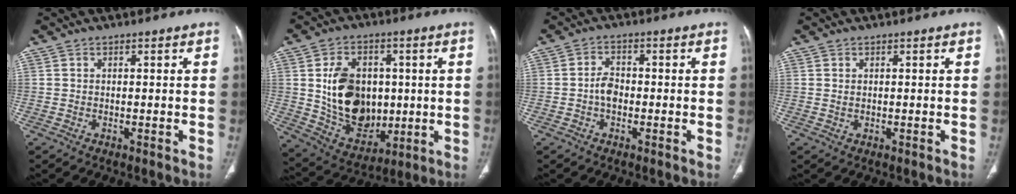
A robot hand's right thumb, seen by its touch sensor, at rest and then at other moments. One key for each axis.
{"total": 16.8, "fx": 1.2, "fy": 12.2, "fz": 11.5, "tx": -0.151, "ty": -0.010, "tz": 0.044}
{"total": 3.3, "fx": -0.8, "fy": 2.2, "fz": 2.3, "tx": -0.032, "ty": 0.011, "tz": -0.022}
{"total": 0.6, "fx": 0.3, "fy": 0.4, "fz": 0.4, "tx": -0.008, "ty": 0.000, "tz": 0.008}